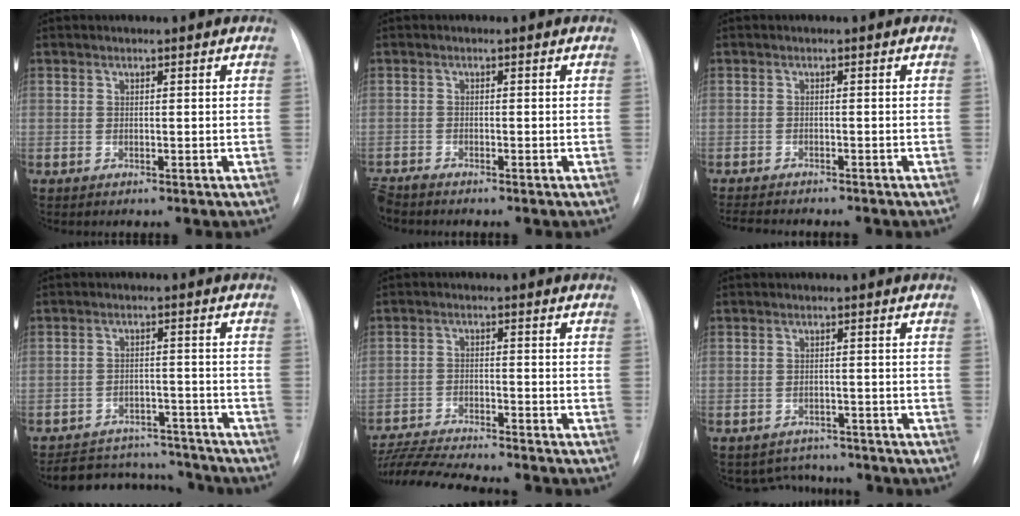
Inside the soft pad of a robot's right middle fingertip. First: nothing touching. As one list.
[{"total": 2.2, "force": [-2.2, 0.3, 0.5], "torque": [-0.008, -0.009, -0.040]}, {"total": 8.7, "force": [-7.7, 1.8, 3.6], "torque": [-0.051, -0.006, -0.105]}, {"total": 12.9, "force": [-12.1, 4.1, 1.9], "torque": [-0.026, 0.020, -0.162]}, {"total": 14.4, "force": [-13.2, 0.9, 5.7], "torque": [-0.104, -0.013, -0.209]}, {"total": 4.7, "force": [-4.3, 1.9, -0.4], "torque": [0.005, 0.014, -0.056]}]